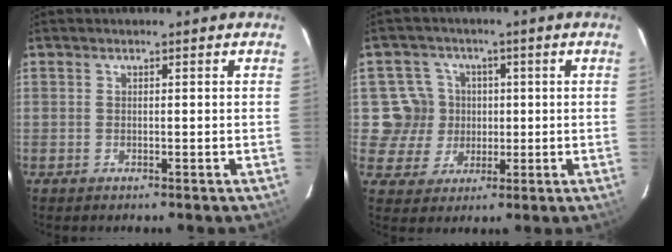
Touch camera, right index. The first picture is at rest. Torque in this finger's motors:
{"motor_torque": [-0.11, -0.01, -0.02, -0.04]}